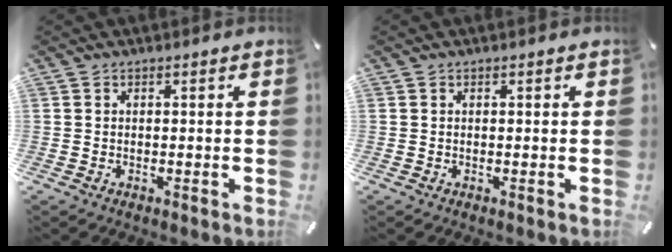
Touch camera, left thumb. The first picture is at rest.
{"total": 0.0}